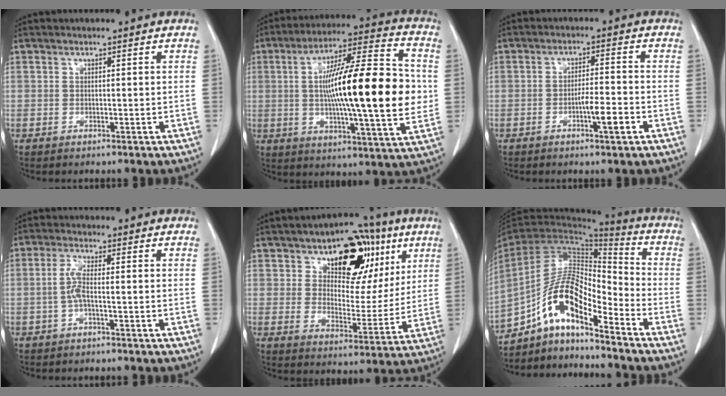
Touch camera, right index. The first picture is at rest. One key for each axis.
{"total": 22.8, "fx": 0.7, "fy": 2.6, "fz": 22.6, "tx": -0.360, "ty": 0.009, "tz": -0.001}
{"total": 4.7, "fx": -2.0, "fy": 0.3, "fz": 4.3, "tx": -0.067, "ty": -0.001, "tz": -0.033}
{"total": 3.1, "fx": -0.8, "fy": 0.1, "fz": 3.0, "tx": -0.067, "ty": 0.003, "tz": -0.018}
{"total": 15.4, "fx": 7.7, "fy": 8.5, "fz": 10.2, "tx": -0.125, "ty": 0.019, "tz": 0.118}
{"total": 14.0, "fx": -9.3, "fy": 3.3, "fz": 10.0, "tx": -0.195, "ty": 0.027, "tz": -0.167}